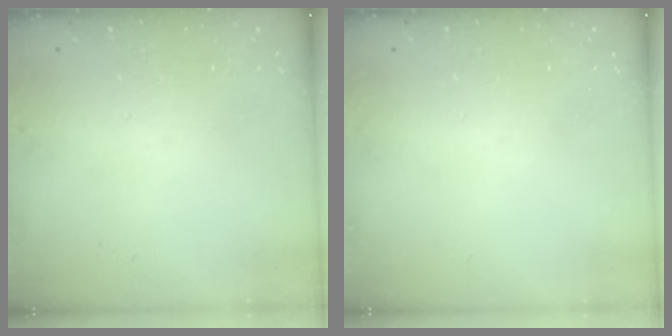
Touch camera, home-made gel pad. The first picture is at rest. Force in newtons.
{"total": 0.0}